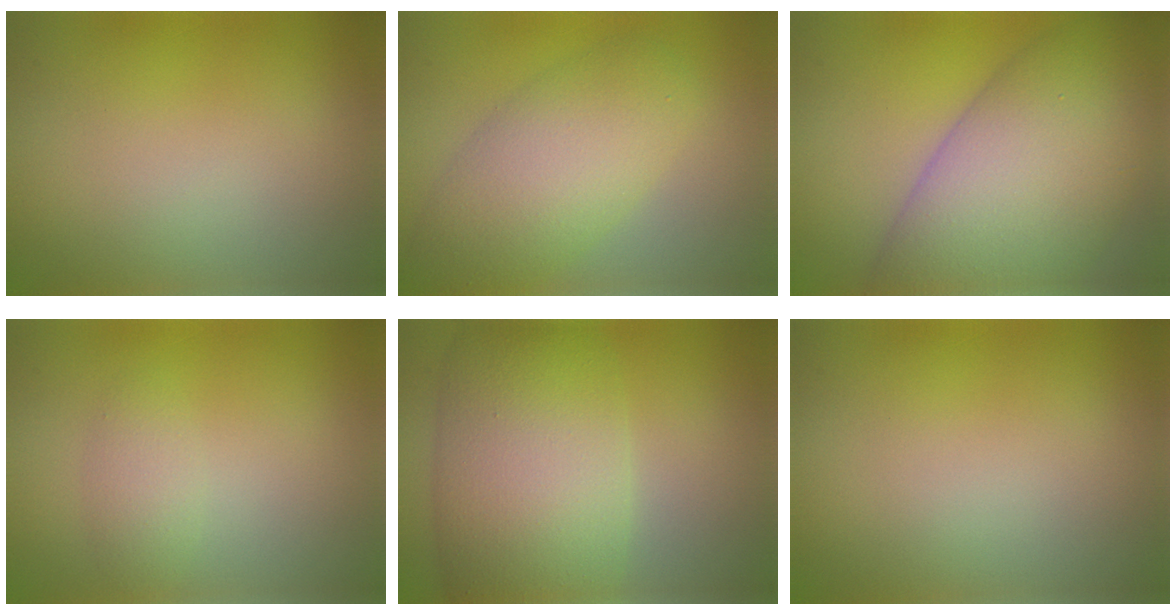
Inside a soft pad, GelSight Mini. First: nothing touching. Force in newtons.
{"total": 6.9, "press": 6.9, "slide": 0.2}
{"total": 13.0, "press": 13.0, "slide": 0.6}
{"total": 1.5, "press": 1.5, "slide": 0.0}
{"total": 11.5, "press": 11.5, "slide": 0.5}
{"total": 0.0}